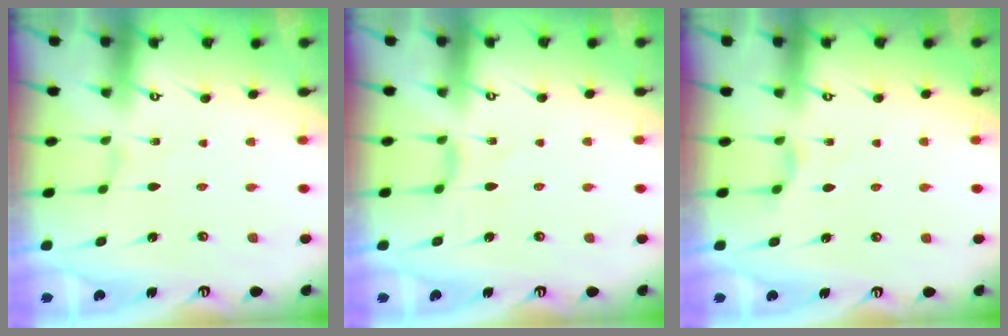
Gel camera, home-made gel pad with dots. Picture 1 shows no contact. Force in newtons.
{"total": 2.4, "press": 2.4, "slide": 0.5}
{"total": 2.0, "press": 2.0, "slide": 0.3}